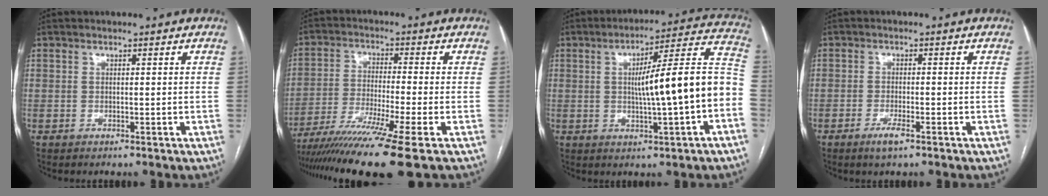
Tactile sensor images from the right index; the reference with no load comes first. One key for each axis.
{"total": 14.2, "fx": -10.3, "fy": -2.1, "fz": 9.5, "tx": -0.170, "ty": -0.042, "tz": -0.173}
{"total": 15.7, "fx": -1.6, "fy": 0.5, "fz": 15.6, "tx": -0.219, "ty": 0.032, "tz": -0.024}
{"total": 2.6, "fx": -1.6, "fy": 0.4, "fz": 2.0, "tx": -0.041, "ty": -0.002, "tz": -0.028}